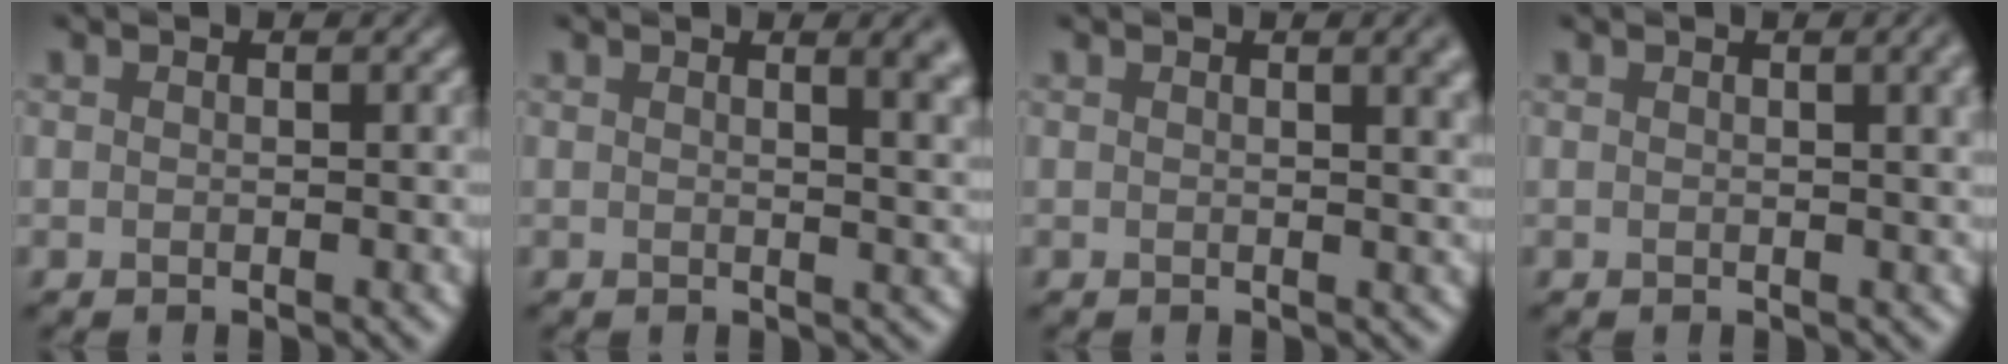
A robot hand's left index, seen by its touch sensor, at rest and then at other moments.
{"total": 4.1, "force": [1.9, 1.8, 3.2], "torque": [-0.013, 0.010, 0.019]}
{"total": 3.3, "force": [1.3, 1.2, 2.7], "torque": [-0.016, 0.007, 0.016]}
{"total": 3.4, "force": [1.1, 1.3, 2.9], "torque": [-0.022, 0.007, 0.013]}